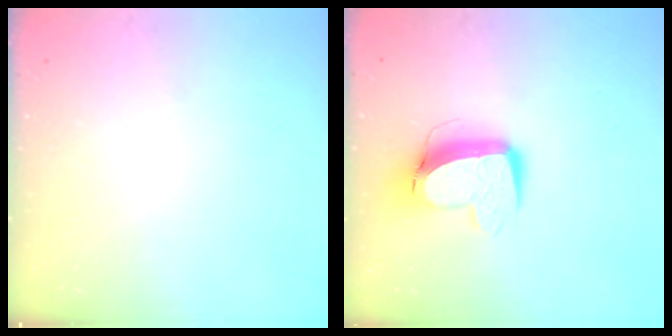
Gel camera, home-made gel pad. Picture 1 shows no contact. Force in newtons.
{"total": 10.2, "press": 10.2, "slide": 1.0}